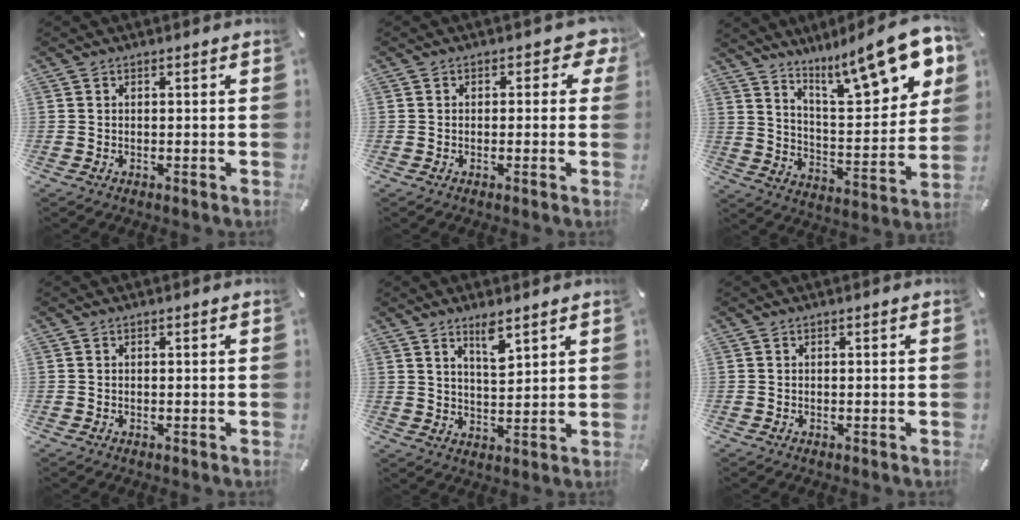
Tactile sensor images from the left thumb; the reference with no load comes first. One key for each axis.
{"total": 3.7, "fx": 0.6, "fy": 2.5, "fz": 2.6, "tx": -0.028, "ty": 0.004, "tz": 0.004}
{"total": 17.5, "fx": 13.5, "fy": 4.3, "fz": 10.2, "tx": -0.157, "ty": -0.100, "tz": 0.221}
{"total": 0.0}
{"total": 5.6, "fx": 4.4, "fy": 1.5, "fz": 3.0, "tx": -0.046, "ty": -0.028, "tz": 0.074}
{"total": 0.0}